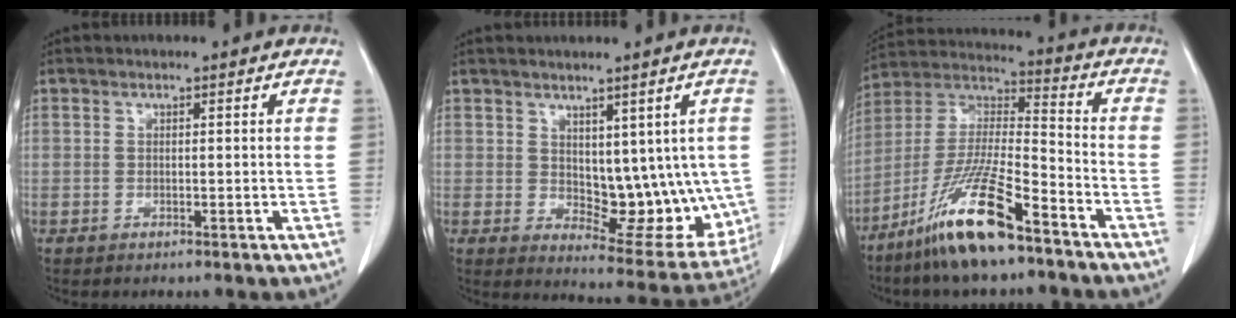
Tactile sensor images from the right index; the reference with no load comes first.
{"total": 11.7, "force": [1.3, 6.5, 9.7], "torque": [-0.103, -0.003, 0.042]}
{"total": 15.4, "force": [-10.1, 1.8, 11.6], "torque": [-0.244, -0.021, -0.192]}